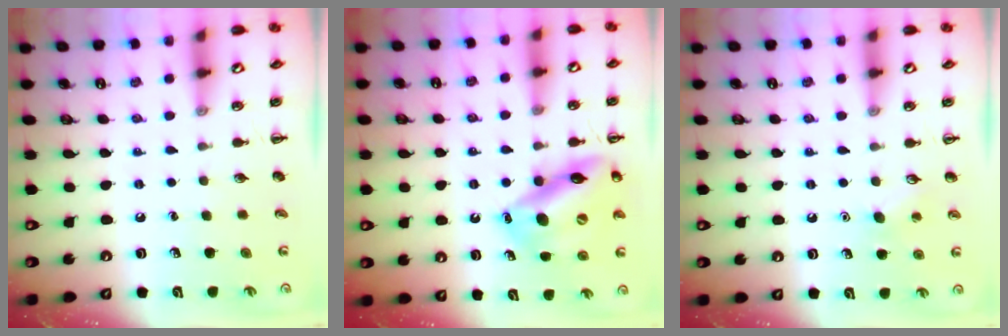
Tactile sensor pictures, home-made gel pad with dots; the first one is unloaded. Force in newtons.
{"total": 15.8, "press": 15.5, "slide": 3.1}
{"total": 6.4, "press": 6.1, "slide": 1.9}